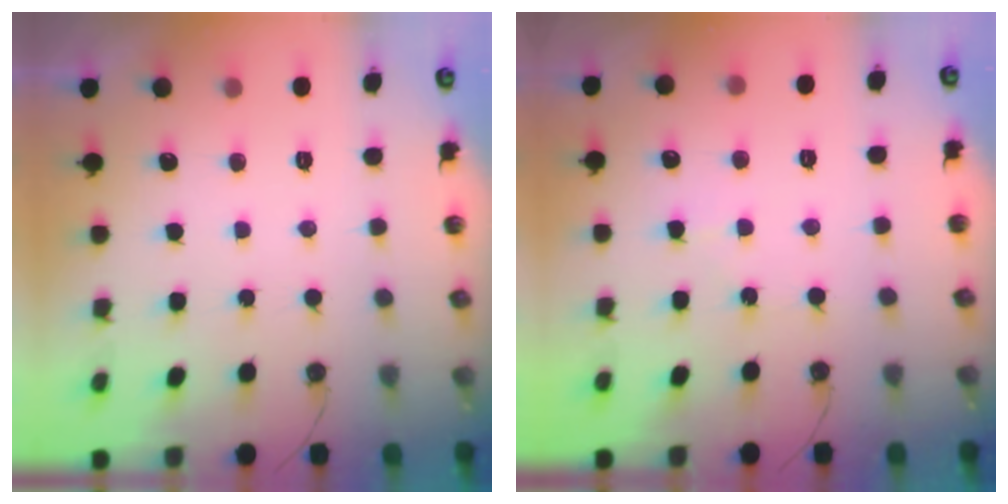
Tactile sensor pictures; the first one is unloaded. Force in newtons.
{"total": 5.0, "press": 4.9, "slide": 0.7}